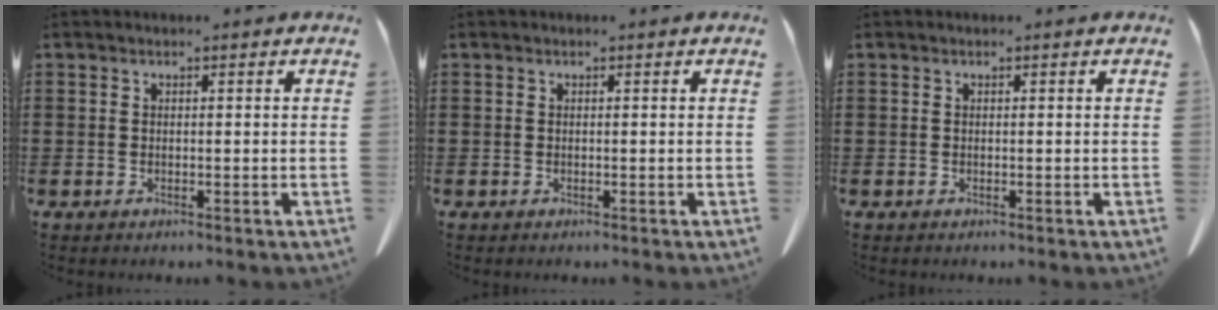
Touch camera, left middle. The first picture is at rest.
{"total": 0.0}
{"total": 0.0}